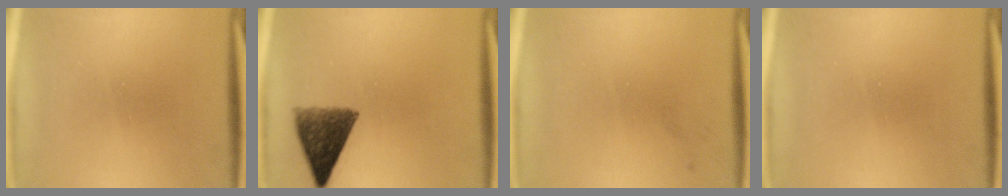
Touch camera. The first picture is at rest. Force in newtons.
{"total": 9.0}
{"total": 1.1}
{"total": 0.0}